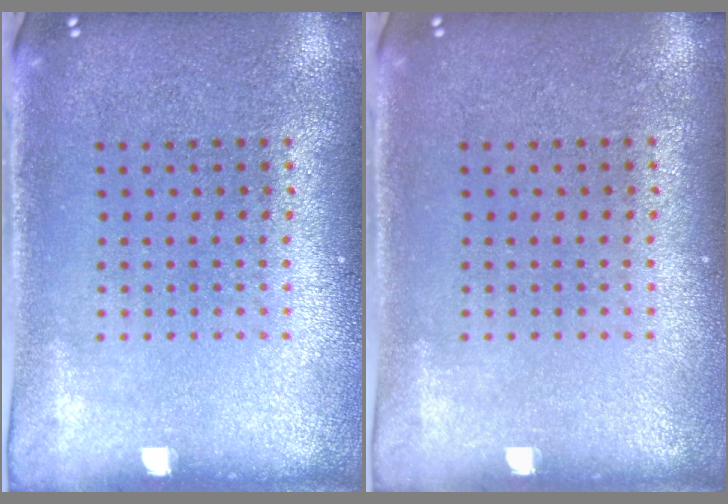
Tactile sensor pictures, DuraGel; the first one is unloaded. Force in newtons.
{"total": 0.0}